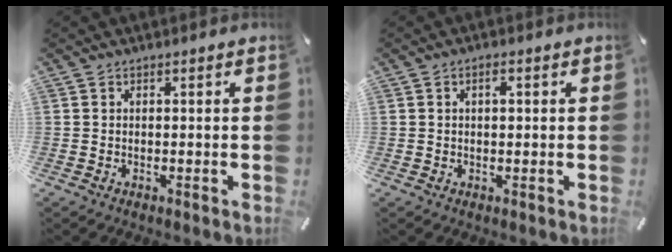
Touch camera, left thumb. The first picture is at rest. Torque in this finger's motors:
{"motor_torque": [-0.14, 0.10, 0.05, 0.23, 0.00]}